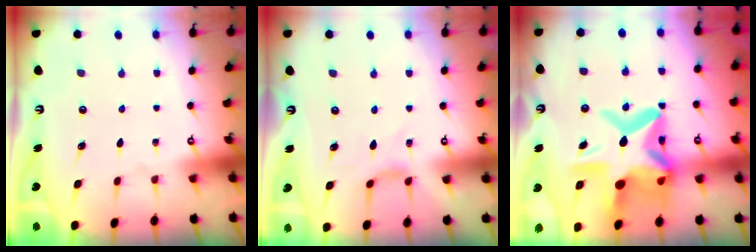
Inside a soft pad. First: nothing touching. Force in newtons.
{"total": 2.6, "press": 2.6, "slide": 0.4}
{"total": 19.8, "press": 19.7, "slide": 1.7}